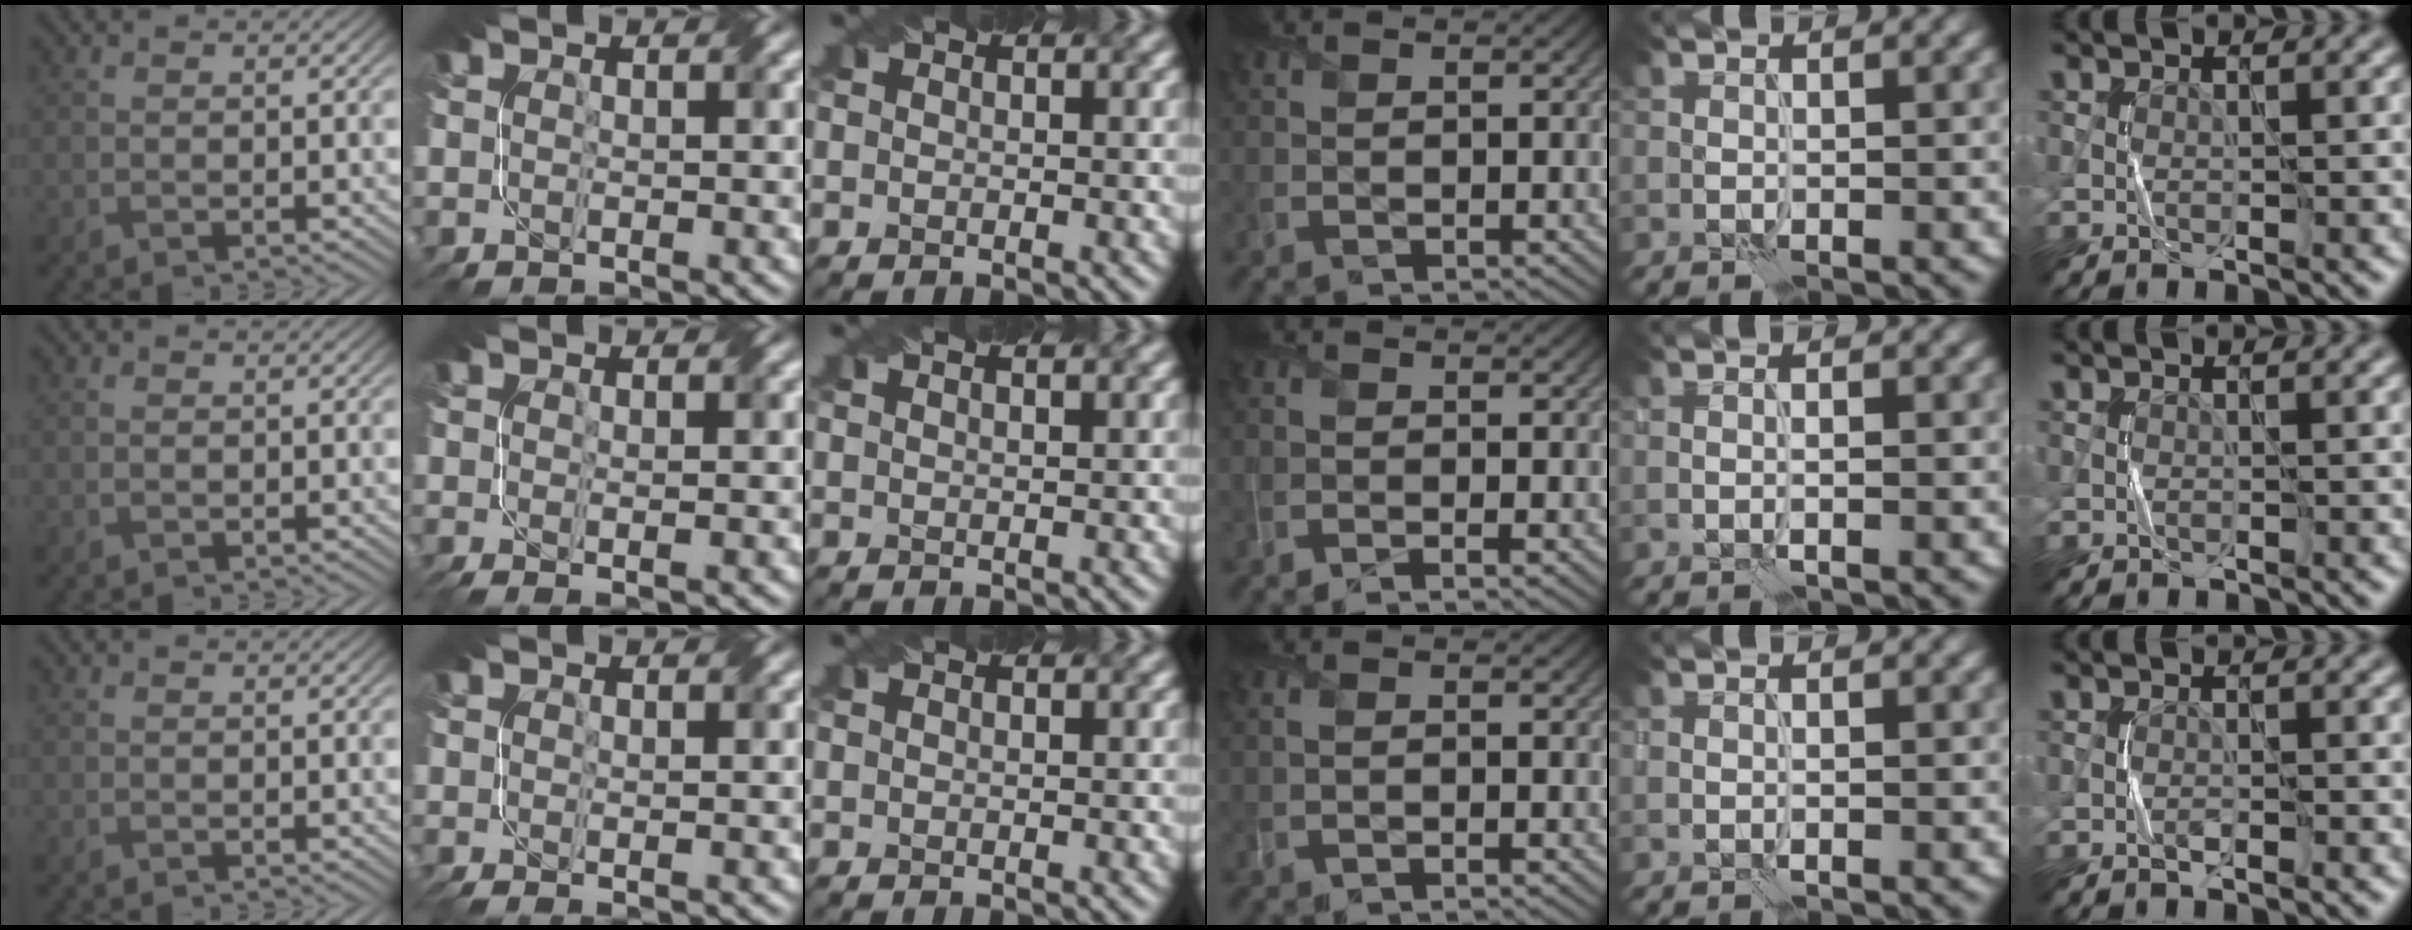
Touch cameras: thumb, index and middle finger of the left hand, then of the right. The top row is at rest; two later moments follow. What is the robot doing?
{"motion": "fold", "object": "netting"}